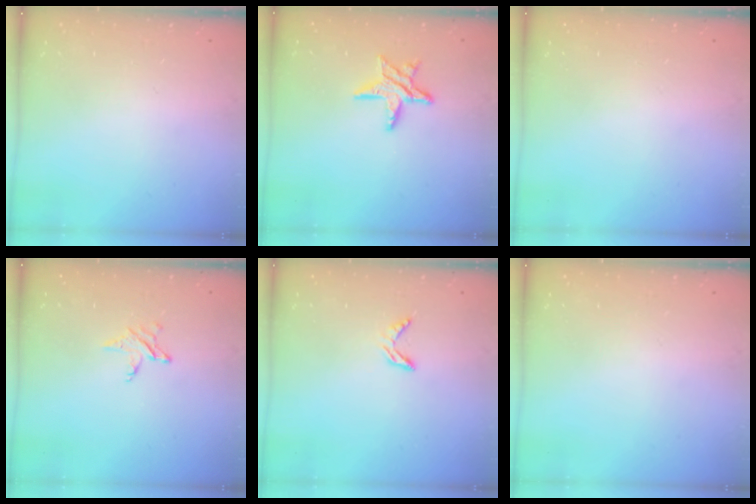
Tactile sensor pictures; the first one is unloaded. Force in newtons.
{"total": 9.8, "press": 9.7, "slide": 1.0}
{"total": 0.0}
{"total": 2.9, "press": 2.8, "slide": 0.3}
{"total": 5.3, "press": 5.2, "slide": 0.5}
{"total": 0.0}